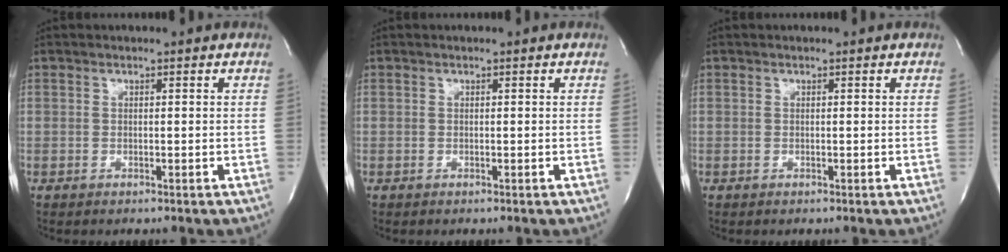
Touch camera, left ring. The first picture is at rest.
{"total": 0.0}
{"total": 0.0}